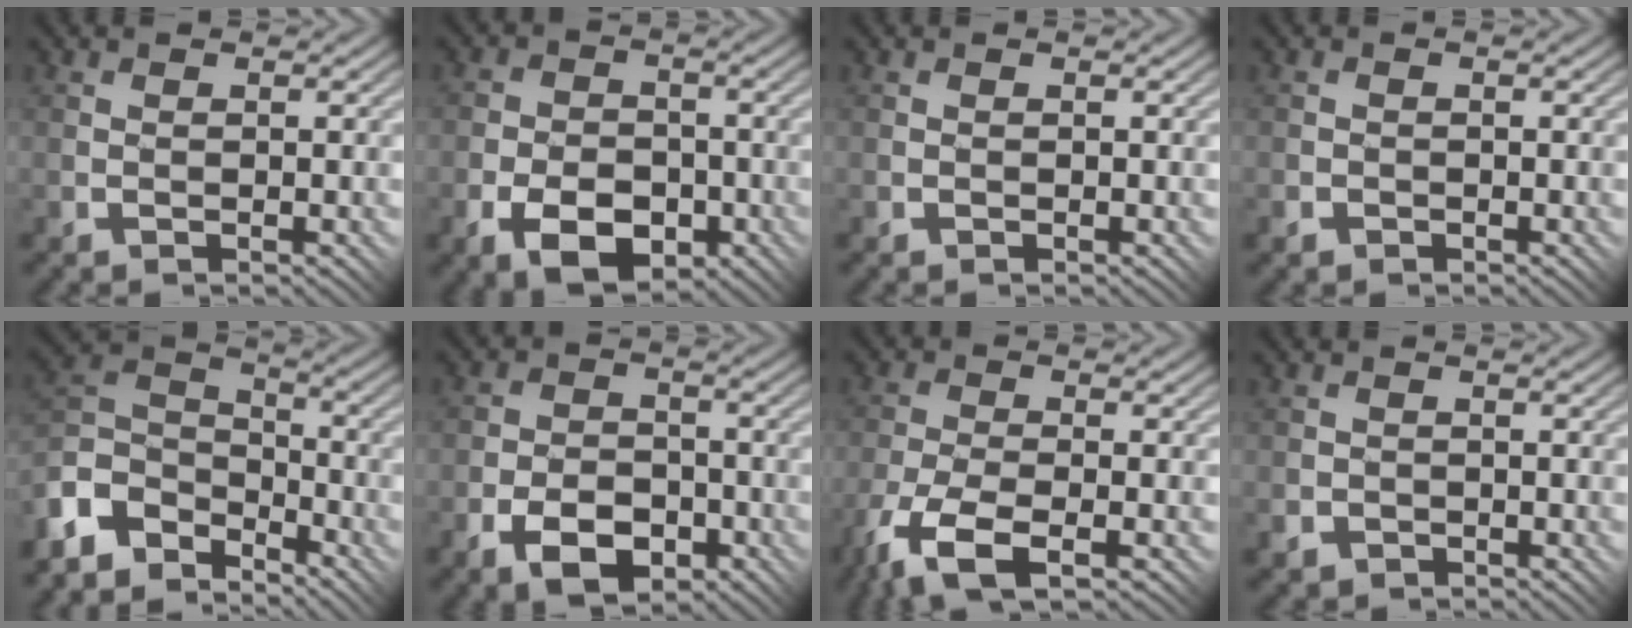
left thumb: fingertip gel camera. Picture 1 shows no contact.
{"total": 7.4, "force": [-3.5, 4.5, 4.7], "torque": [-0.088, -0.007, -0.060]}
{"total": 0.0}
{"total": 1.2, "force": [-0.8, 0.9, 0.1], "torque": [-0.004, -0.001, -0.017]}
{"total": 8.9, "force": [-6.6, 5.0, 3.2], "torque": [-0.089, 0.015, -0.145]}
{"total": 6.7, "force": [-3.4, 3.9, 4.1], "torque": [-0.078, -0.003, -0.061]}
{"total": 7.7, "force": [-4.6, 2.7, 5.6], "torque": [-0.123, -0.009, -0.089]}
{"total": 2.1, "force": [-1.1, 1.8, 0.2], "torque": [-0.002, 0.003, -0.021]}